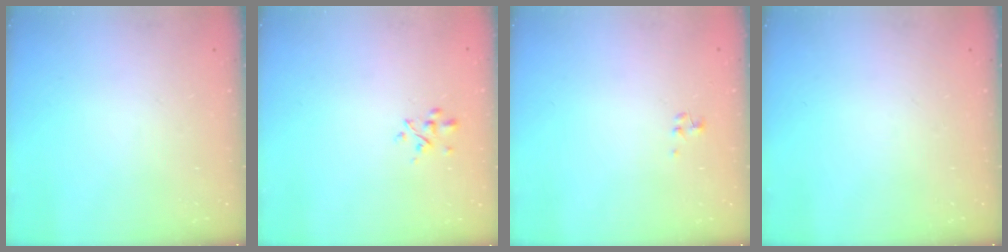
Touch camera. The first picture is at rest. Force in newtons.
{"total": 2.5, "press": 2.4, "slide": 0.8}
{"total": 0.9, "press": 0.8, "slide": 0.4}
{"total": 0.0}